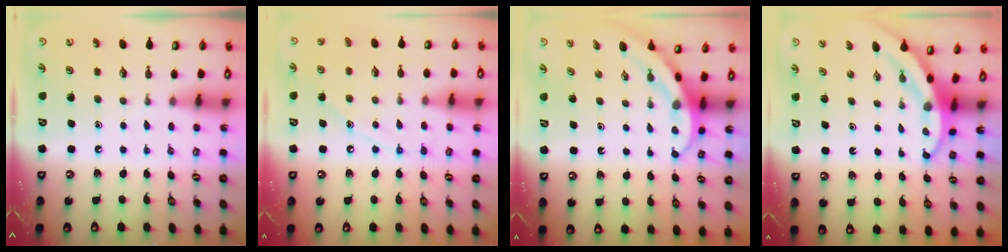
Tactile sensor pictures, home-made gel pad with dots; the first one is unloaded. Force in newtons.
{"total": 8.3, "press": 8.3, "slide": 0.7}
{"total": 4.0, "press": 4.0, "slide": 0.4}
{"total": 3.9, "press": 3.9, "slide": 0.5}